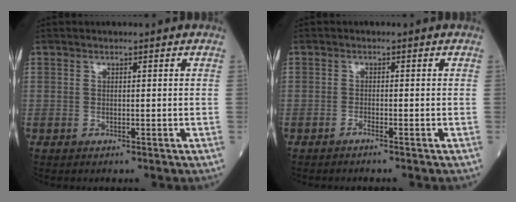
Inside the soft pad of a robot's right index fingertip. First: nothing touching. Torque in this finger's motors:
{"motor_torque": [-0.08, -0.04, 0.06, 0.01]}